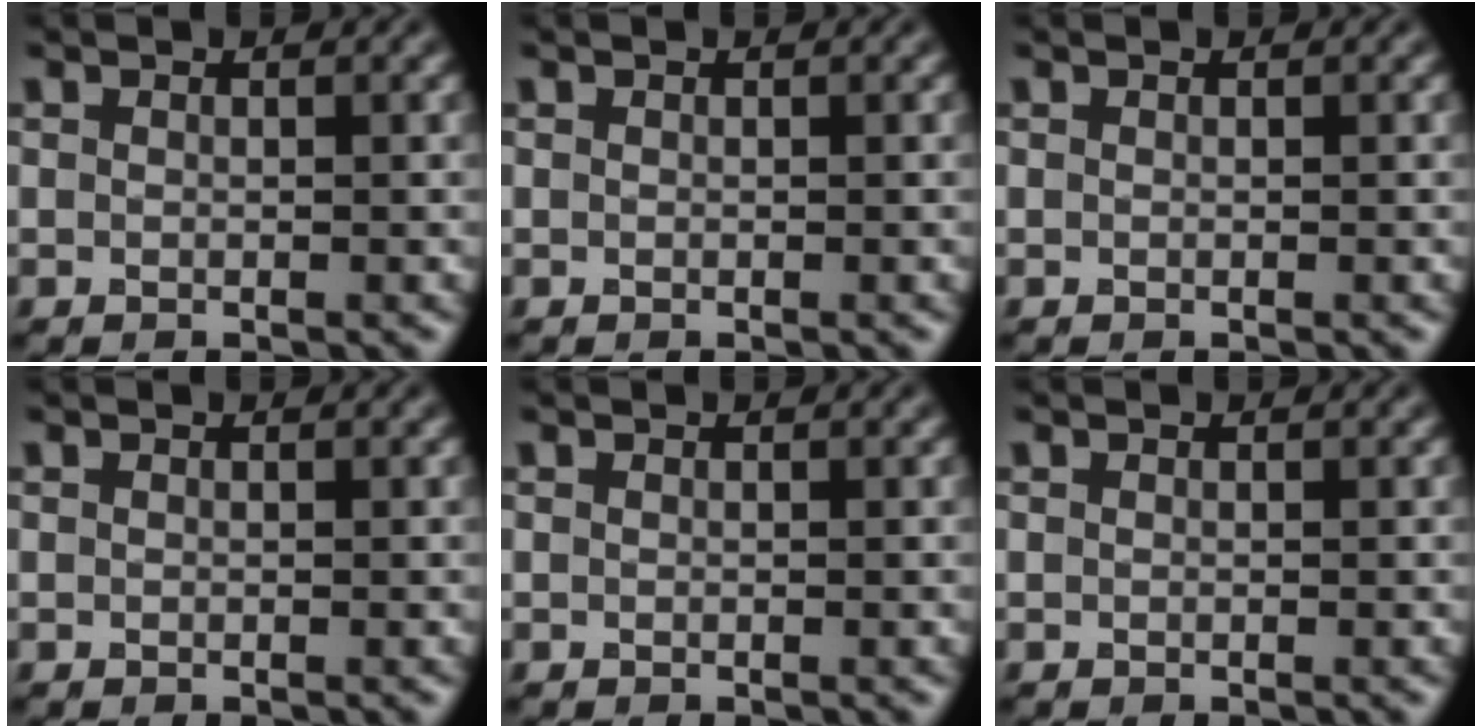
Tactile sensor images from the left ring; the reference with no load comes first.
{"total": 0.0}
{"total": 0.0}
{"total": 0.0}
{"total": 0.0}
{"total": 0.0}